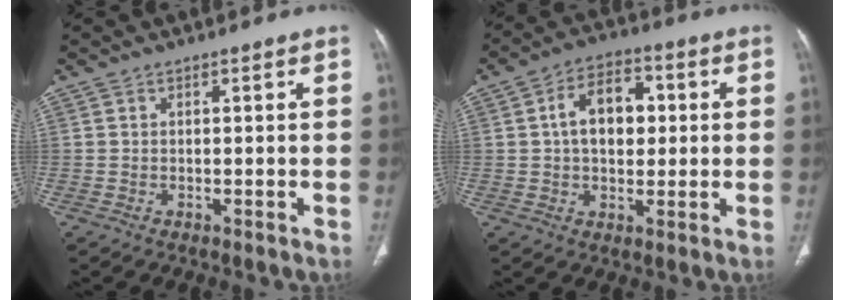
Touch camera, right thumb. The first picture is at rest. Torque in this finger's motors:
{"motor_torque": [0.23, 2.31, 0.54, -0.60, 0.21]}